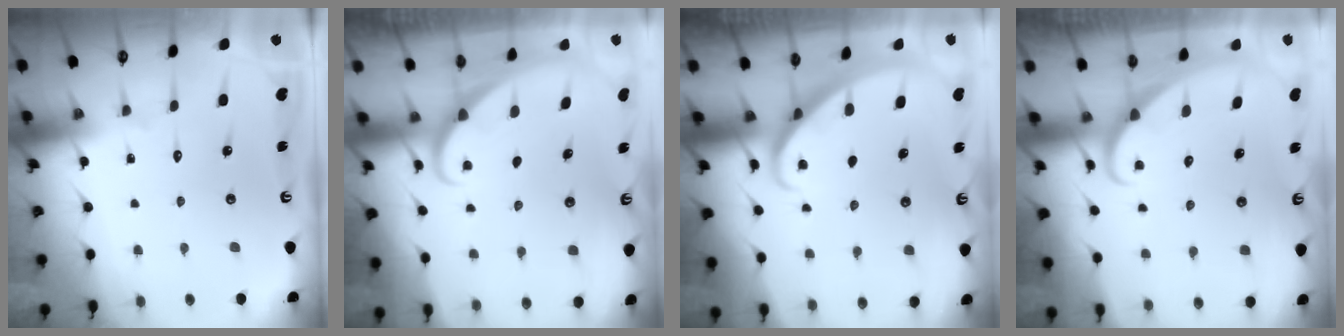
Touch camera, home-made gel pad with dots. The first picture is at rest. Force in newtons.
{"total": 1.2, "press": 1.2, "slide": 0.0}
{"total": 2.0, "press": 2.0, "slide": 0.2}
{"total": 2.1, "press": 2.1, "slide": 0.0}